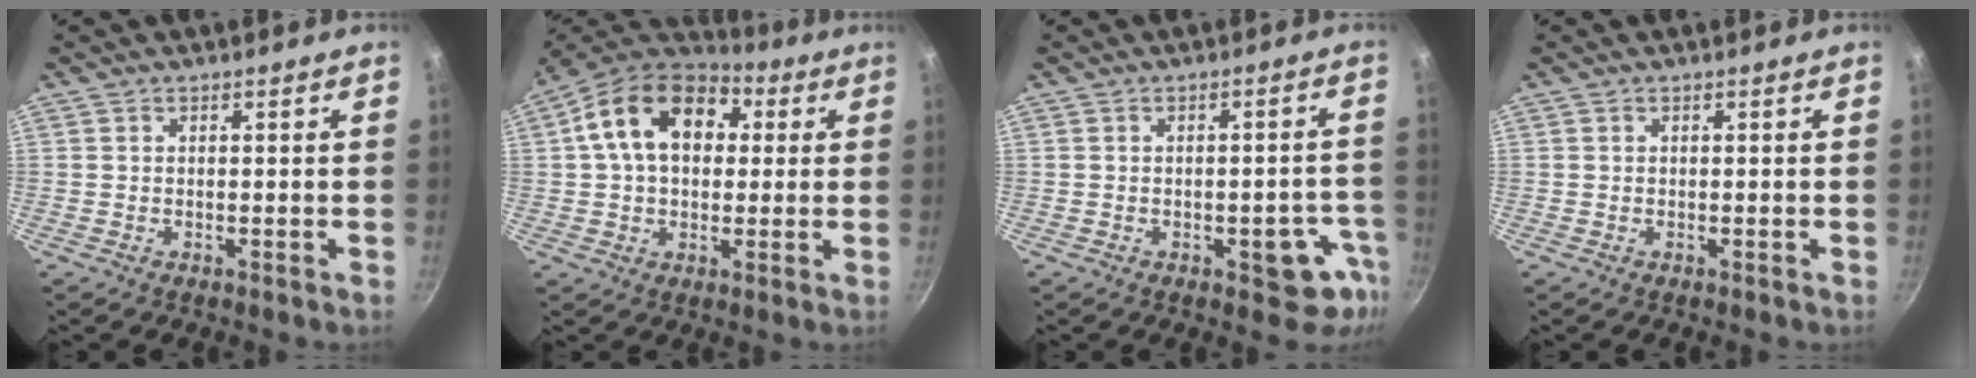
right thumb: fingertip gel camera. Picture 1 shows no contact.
{"total": 17.4, "force": [3.9, 12.2, 11.7], "torque": [-0.168, 0.027, 0.045]}
{"total": 8.3, "force": [-3.3, 4.1, 6.5], "torque": [-0.023, 0.023, -0.039]}
{"total": 0.0}